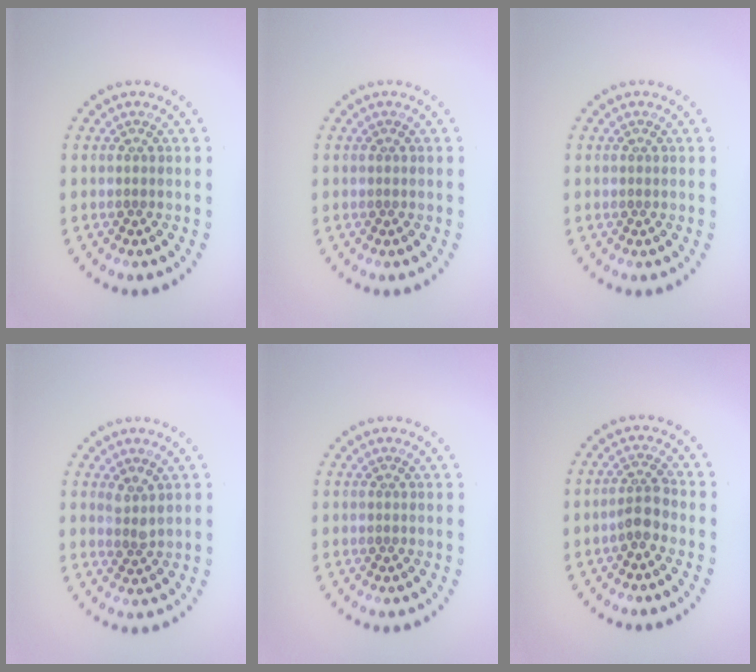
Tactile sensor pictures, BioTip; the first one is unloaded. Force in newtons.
{"total": 0.0}
{"total": 0.0}
{"total": 1.5, "press": 1.2, "slide": 0.9}
{"total": 0.0}
{"total": 2.2, "press": 1.9, "slide": 1.0}